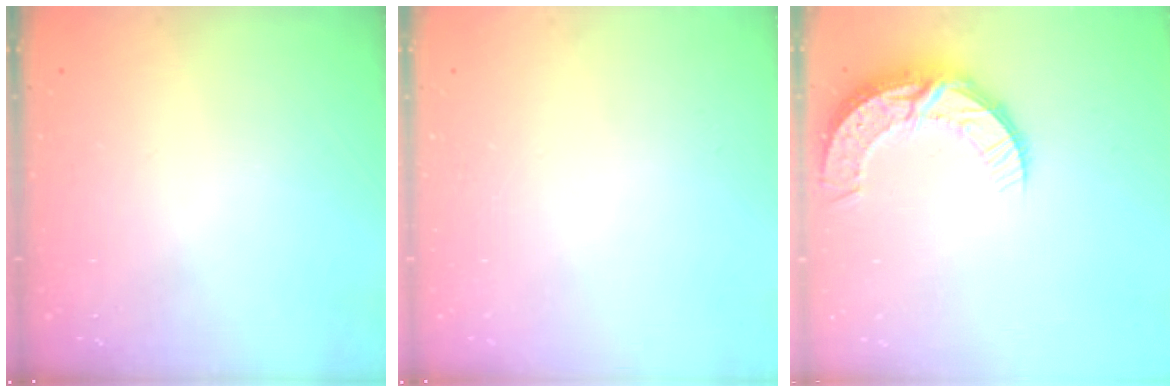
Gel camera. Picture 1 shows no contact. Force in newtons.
{"total": 0.0}
{"total": 10.2, "press": 10.2, "slide": 0.8}